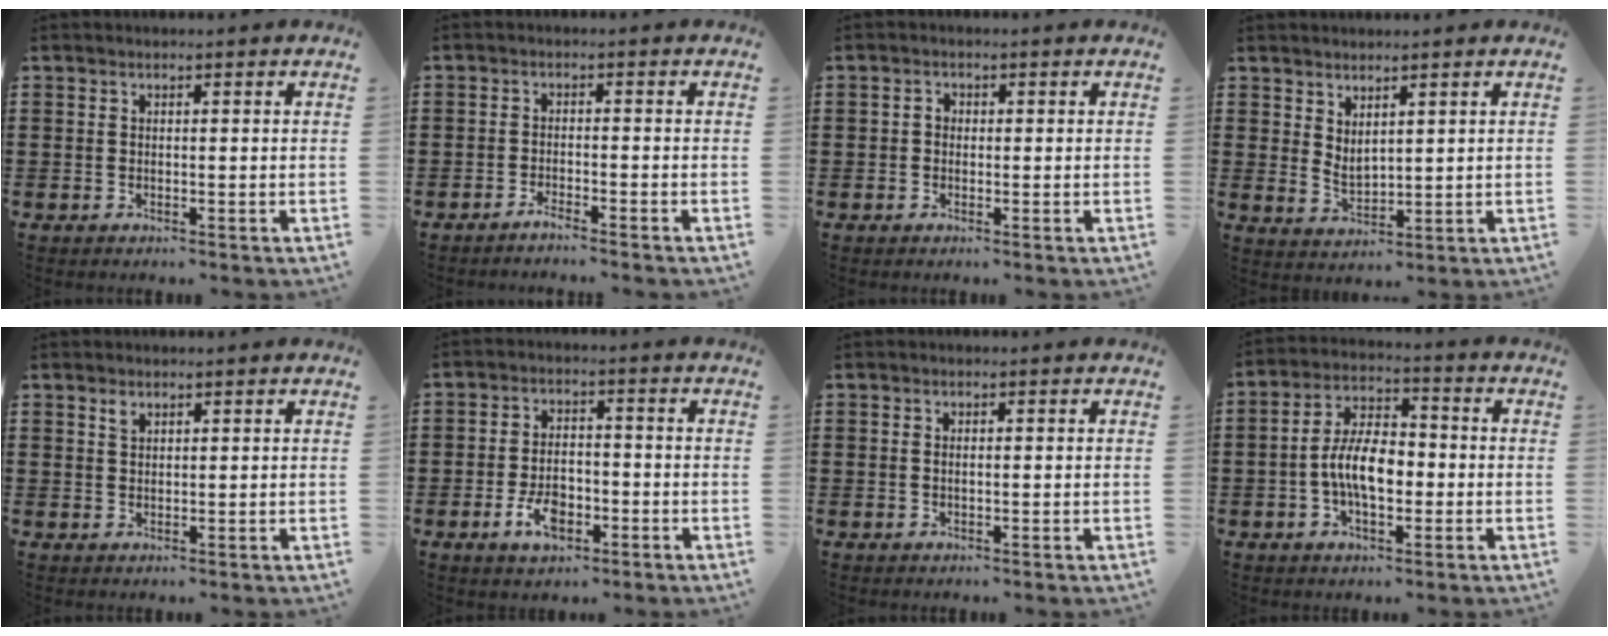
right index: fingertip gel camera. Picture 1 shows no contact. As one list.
[{"total": 1.9, "force": [-1.8, -0.3, 0.4], "torque": [-0.007, 0.003, -0.035]}, {"total": 1.2, "force": [-0.3, 0.9, 0.7], "torque": [-0.014, 0.002, -0.006]}, {"total": 2.7, "force": [2.2, 1.2, 1.1], "torque": [-0.027, -0.002, 0.042]}, {"total": 1.4, "force": [1.0, 0.7, 0.6], "torque": [-0.006, 0.000, 0.017]}, {"total": 6.1, "force": [-2.4, 3.2, 4.6], "torque": [-0.088, 0.002, -0.049]}, {"total": 0.9, "force": [0.1, 0.4, 0.8], "torque": [-0.017, 0.002, 0.000]}, {"total": 8.4, "force": [-1.3, 4.2, 7.1], "torque": [-0.144, 0.002, -0.032]}]